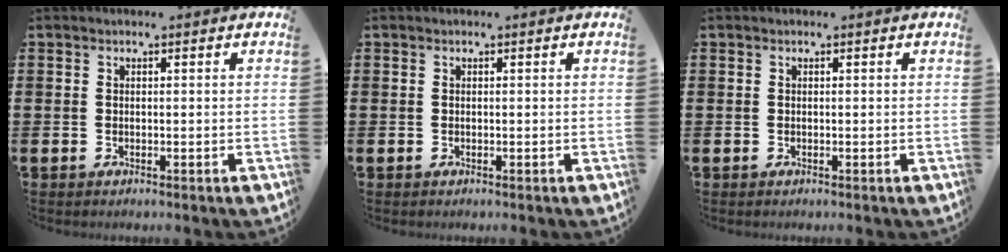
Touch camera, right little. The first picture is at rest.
{"total": 0.0}
{"total": 0.0}